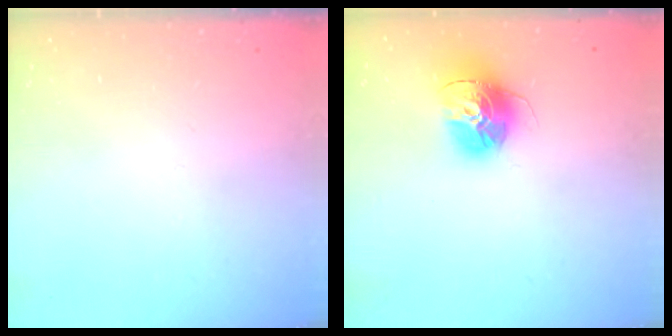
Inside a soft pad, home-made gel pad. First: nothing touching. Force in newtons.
{"total": 15.3, "press": 15.2, "slide": 1.4}